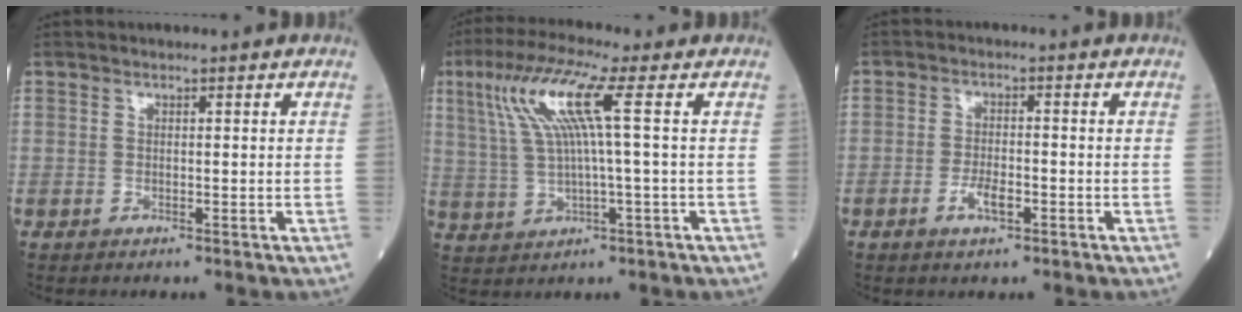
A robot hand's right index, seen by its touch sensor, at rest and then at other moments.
{"total": 9.4, "force": [2.8, -0.3, 9.0], "torque": [-0.192, 0.022, 0.057]}
{"total": 3.4, "force": [-1.7, 1.1, 2.8], "torque": [-0.055, 0.002, -0.032]}